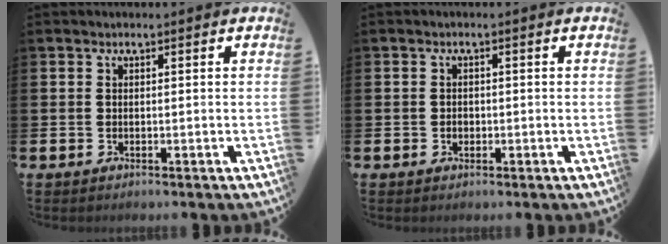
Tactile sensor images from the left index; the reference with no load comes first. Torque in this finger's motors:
{"motor_torque": [0.03, 0.02, 0.00, 0.01]}